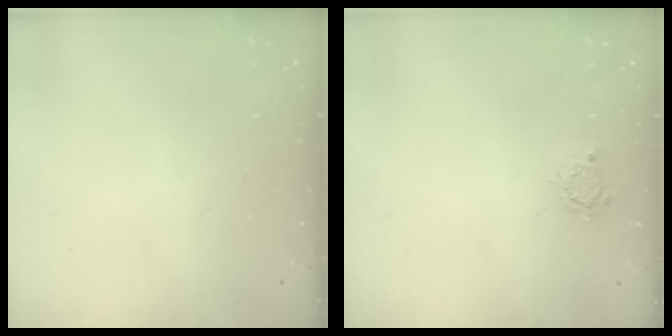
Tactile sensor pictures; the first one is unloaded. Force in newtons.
{"total": 3.0, "press": 3.0, "slide": 0.4}